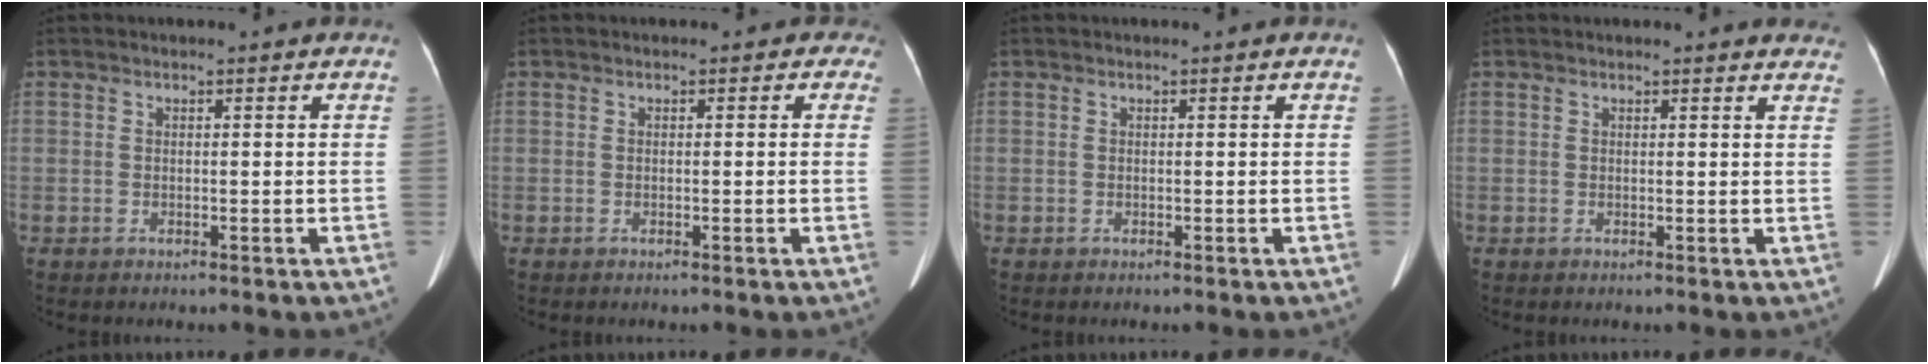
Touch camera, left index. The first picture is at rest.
{"total": 0.8, "force": [-0.2, 0.8, 0.1], "torque": [0.015, 0.002, -0.017]}
{"total": 0.0}
{"total": 6.8, "force": [6.5, 1.5, 1.4], "torque": [0.005, -0.007, 0.040]}